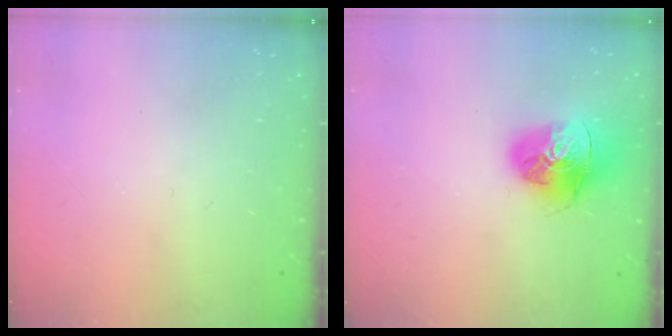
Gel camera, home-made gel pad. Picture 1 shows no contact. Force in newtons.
{"total": 15.8, "press": 15.7, "slide": 2.1}